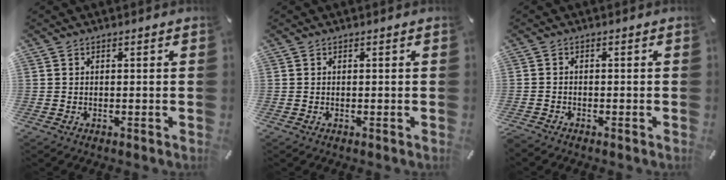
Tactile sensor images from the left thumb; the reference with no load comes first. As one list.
[{"total": 0.0}, {"total": 1.2, "force": [-1.1, 0.4, 0.2], "torque": [-0.011, 0.001, -0.025]}]